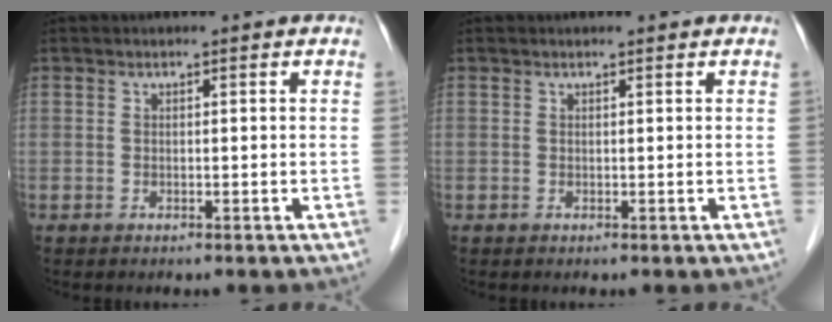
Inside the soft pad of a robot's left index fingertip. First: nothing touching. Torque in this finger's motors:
{"motor_torque": [0.00, 0.07, -0.08, -0.01]}